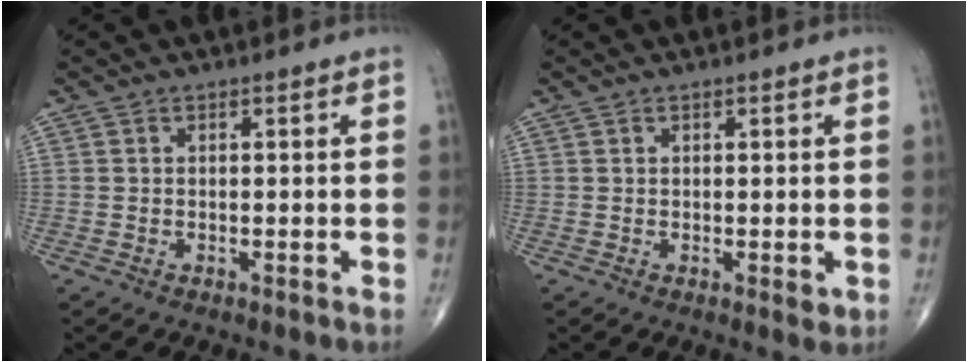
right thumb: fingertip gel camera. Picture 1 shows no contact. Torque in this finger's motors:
{"motor_torque": [0.26, 0.44, -0.10, 0.01, 0.02]}